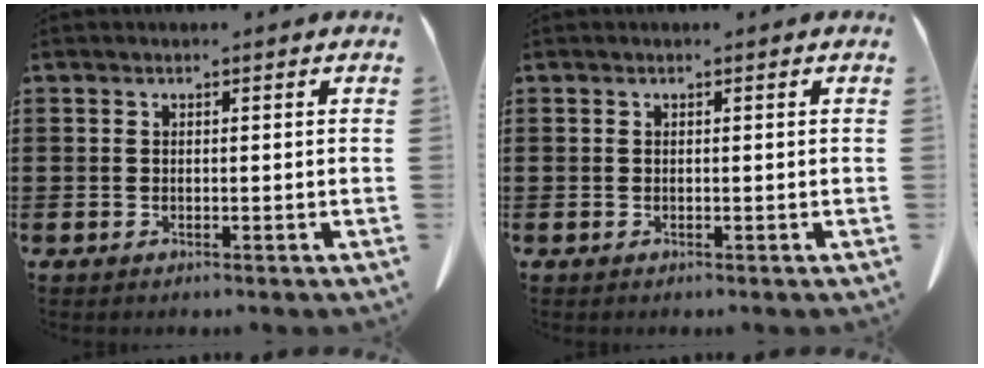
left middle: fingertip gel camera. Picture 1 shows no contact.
{"total": 0.0}